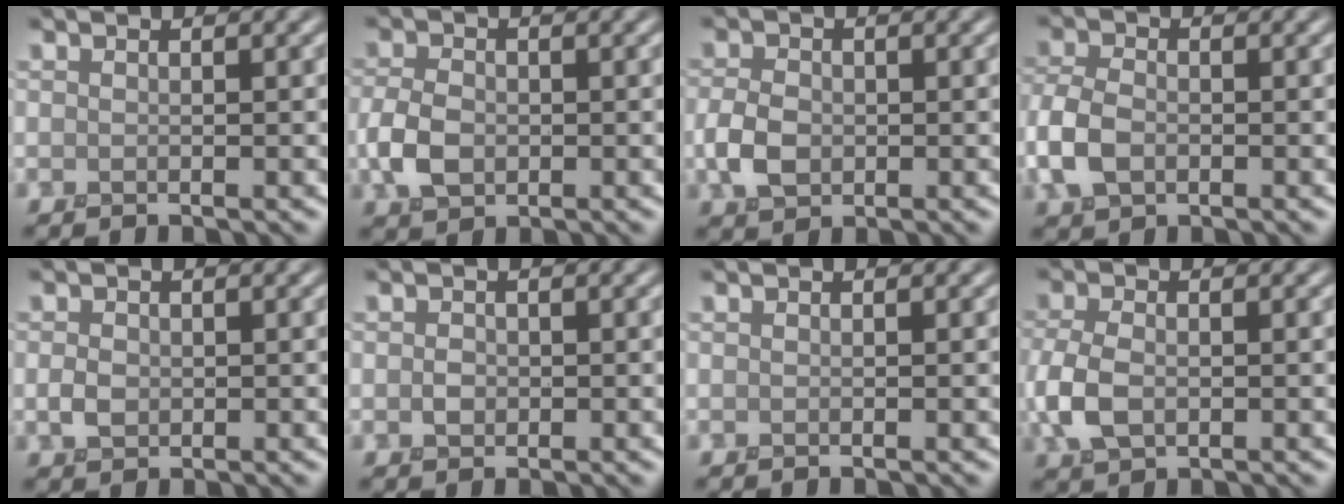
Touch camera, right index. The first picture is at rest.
{"total": 3.3, "force": [-0.7, 2.4, 2.2], "torque": [-0.053, -0.001, -0.018]}
{"total": 2.9, "force": [-0.5, 2.2, 1.9], "torque": [-0.043, 0.001, -0.015]}
{"total": 4.1, "force": [-1.2, 2.7, 2.8], "torque": [-0.074, 0.002, -0.033]}
{"total": 1.4, "force": [-0.1, 1.2, 0.8], "torque": [-0.018, 0.000, -0.006]}
{"total": 1.0, "force": [-0.1, 0.9, 0.4], "torque": [-0.009, 0.000, -0.005]}
{"total": 0.0}
{"total": 3.6, "force": [-0.6, 2.3, 2.7], "torque": [-0.074, -0.002, -0.015]}